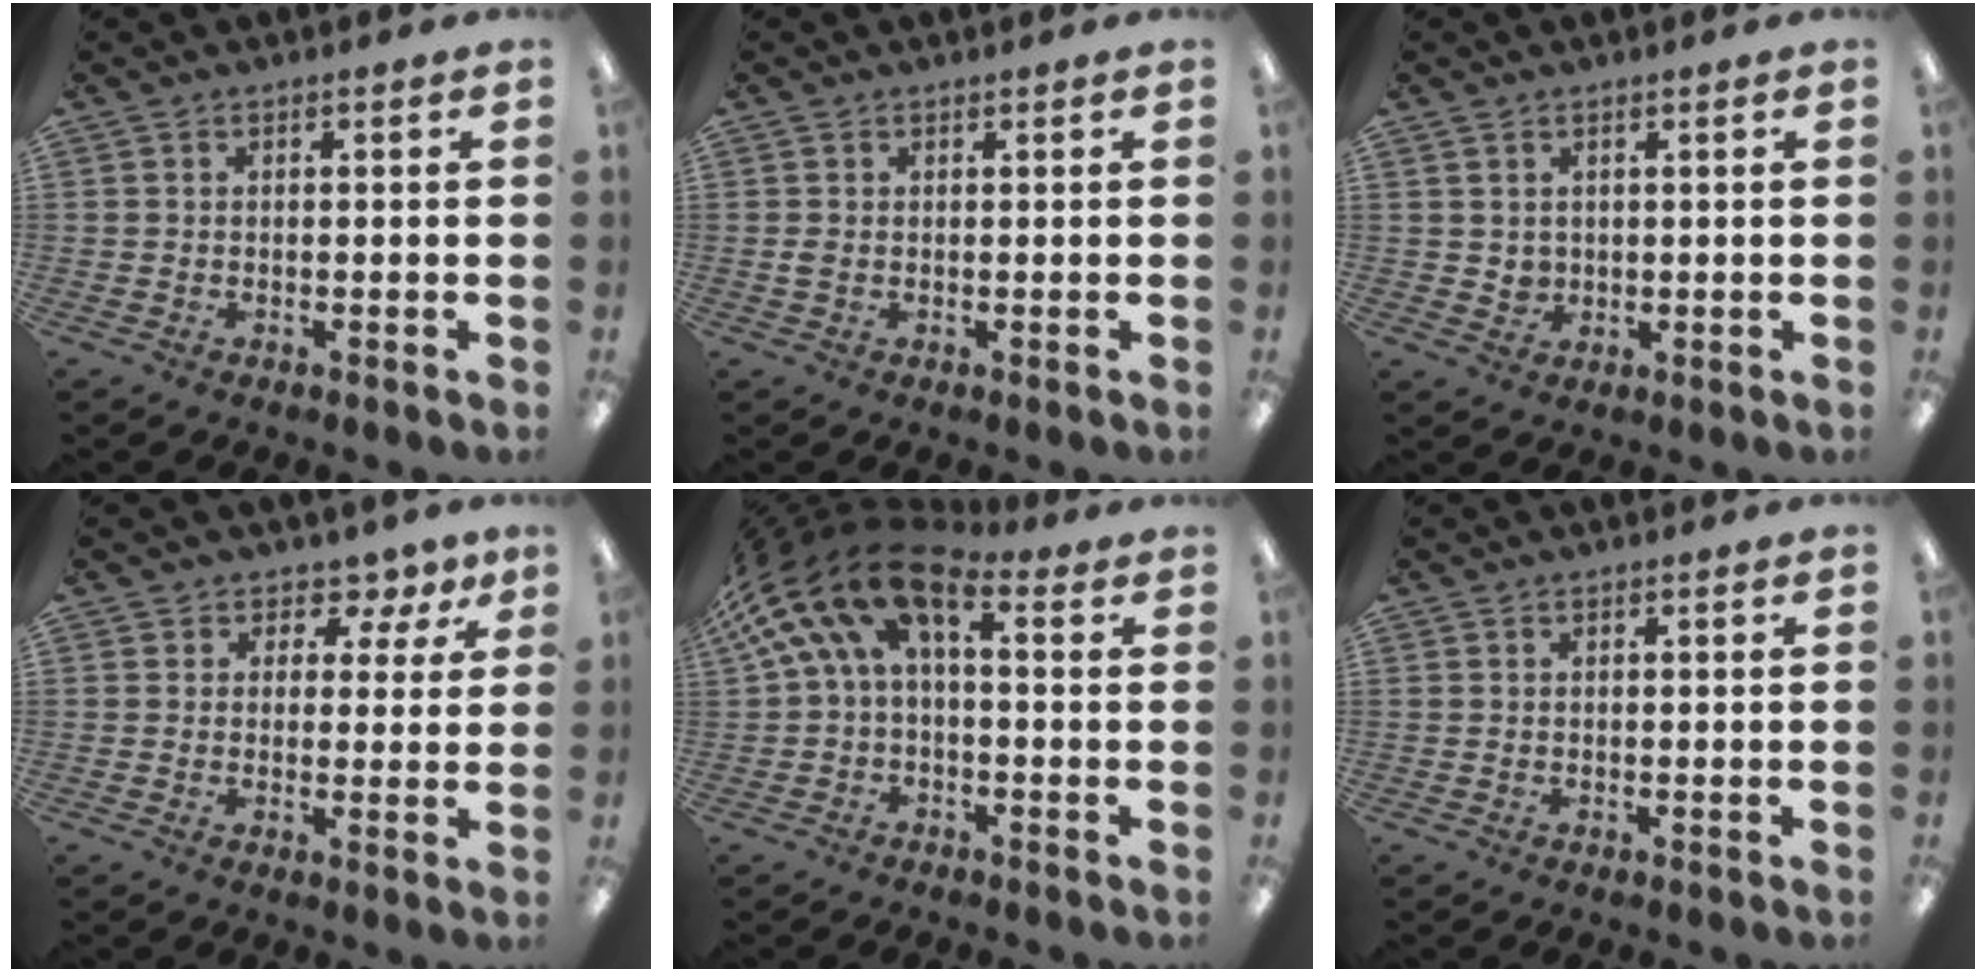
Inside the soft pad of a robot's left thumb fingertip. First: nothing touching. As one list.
[{"total": 1.1, "force": [0.3, 0.7, 0.9], "torque": [-0.019, 0.002, 0.005]}, {"total": 2.5, "force": [1.6, 1.9, 0.4], "torque": [-0.004, -0.007, 0.027]}, {"total": 4.4, "force": [2.4, 3.4, 1.5], "torque": [-0.021, -0.010, 0.040]}, {"total": 13.7, "force": [4.8, 6.7, 11.0], "torque": [-0.220, -0.029, 0.082]}, {"total": 0.0}]